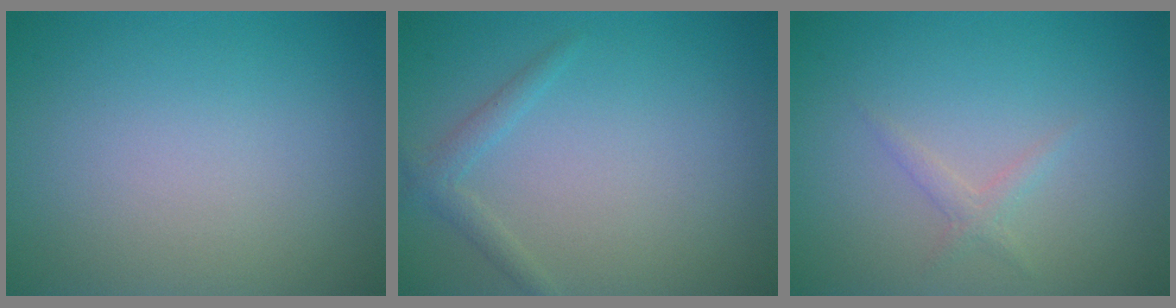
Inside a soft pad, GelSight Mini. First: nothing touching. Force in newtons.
{"total": 1.4, "press": 1.4, "slide": 0.1}
{"total": 1.1, "press": 1.1, "slide": 0.0}